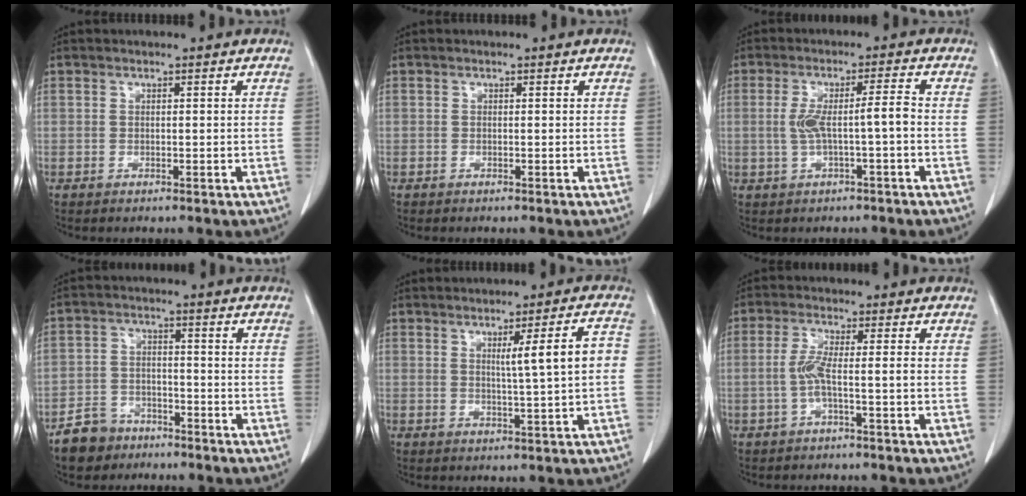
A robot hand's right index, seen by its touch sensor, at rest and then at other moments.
{"total": 0.0}
{"total": 5.6, "force": [-0.8, 0.2, 5.5], "torque": [-0.105, 0.016, -0.009]}
{"total": 6.3, "force": [-4.6, 4.2, 0.9], "torque": [-0.020, 0.007, -0.078]}
{"total": 6.2, "force": [0.5, -0.3, 6.2], "torque": [-0.090, 0.005, 0.010]}
{"total": 3.8, "force": [-1.1, -0.1, 3.7], "torque": [-0.077, 0.006, -0.022]}